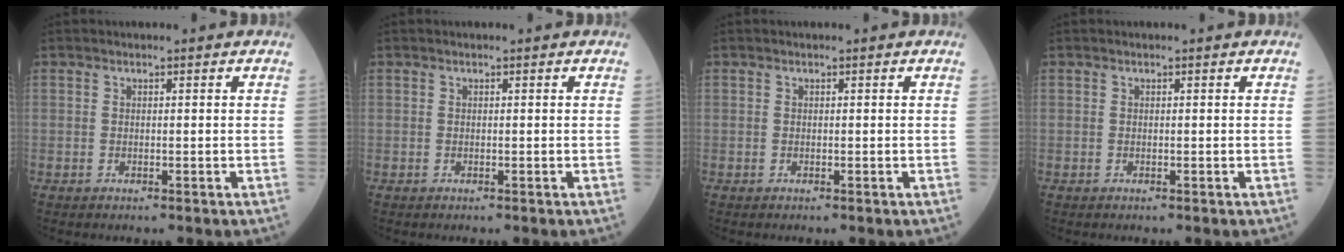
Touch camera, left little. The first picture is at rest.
{"total": 0.0}
{"total": 0.0}
{"total": 0.0}